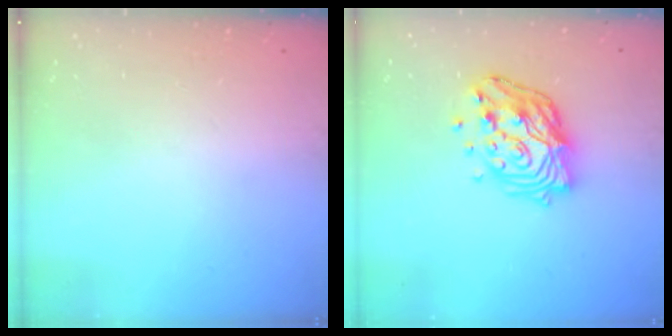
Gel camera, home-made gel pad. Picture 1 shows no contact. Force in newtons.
{"total": 15.5, "press": 15.4, "slide": 1.4}